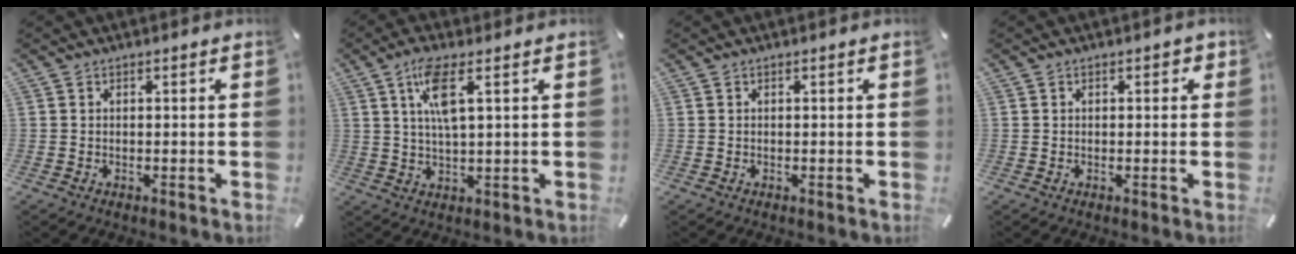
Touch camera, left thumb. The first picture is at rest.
{"total": 7.7, "force": [3.0, 1.9, 6.9], "torque": [-0.141, 0.003, 0.051]}
{"total": 0.0}
{"total": 1.1, "force": [0.1, 0.8, 0.7], "torque": [-0.013, 0.007, 0.001]}